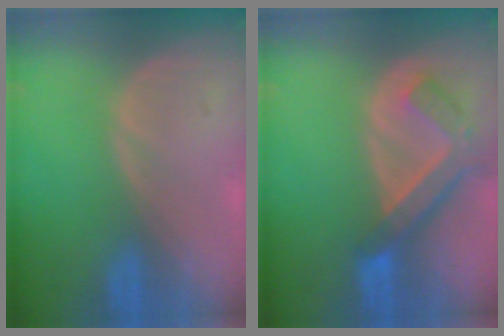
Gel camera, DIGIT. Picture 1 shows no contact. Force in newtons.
{"total": 7.3, "press": 6.4, "slide": 3.6}